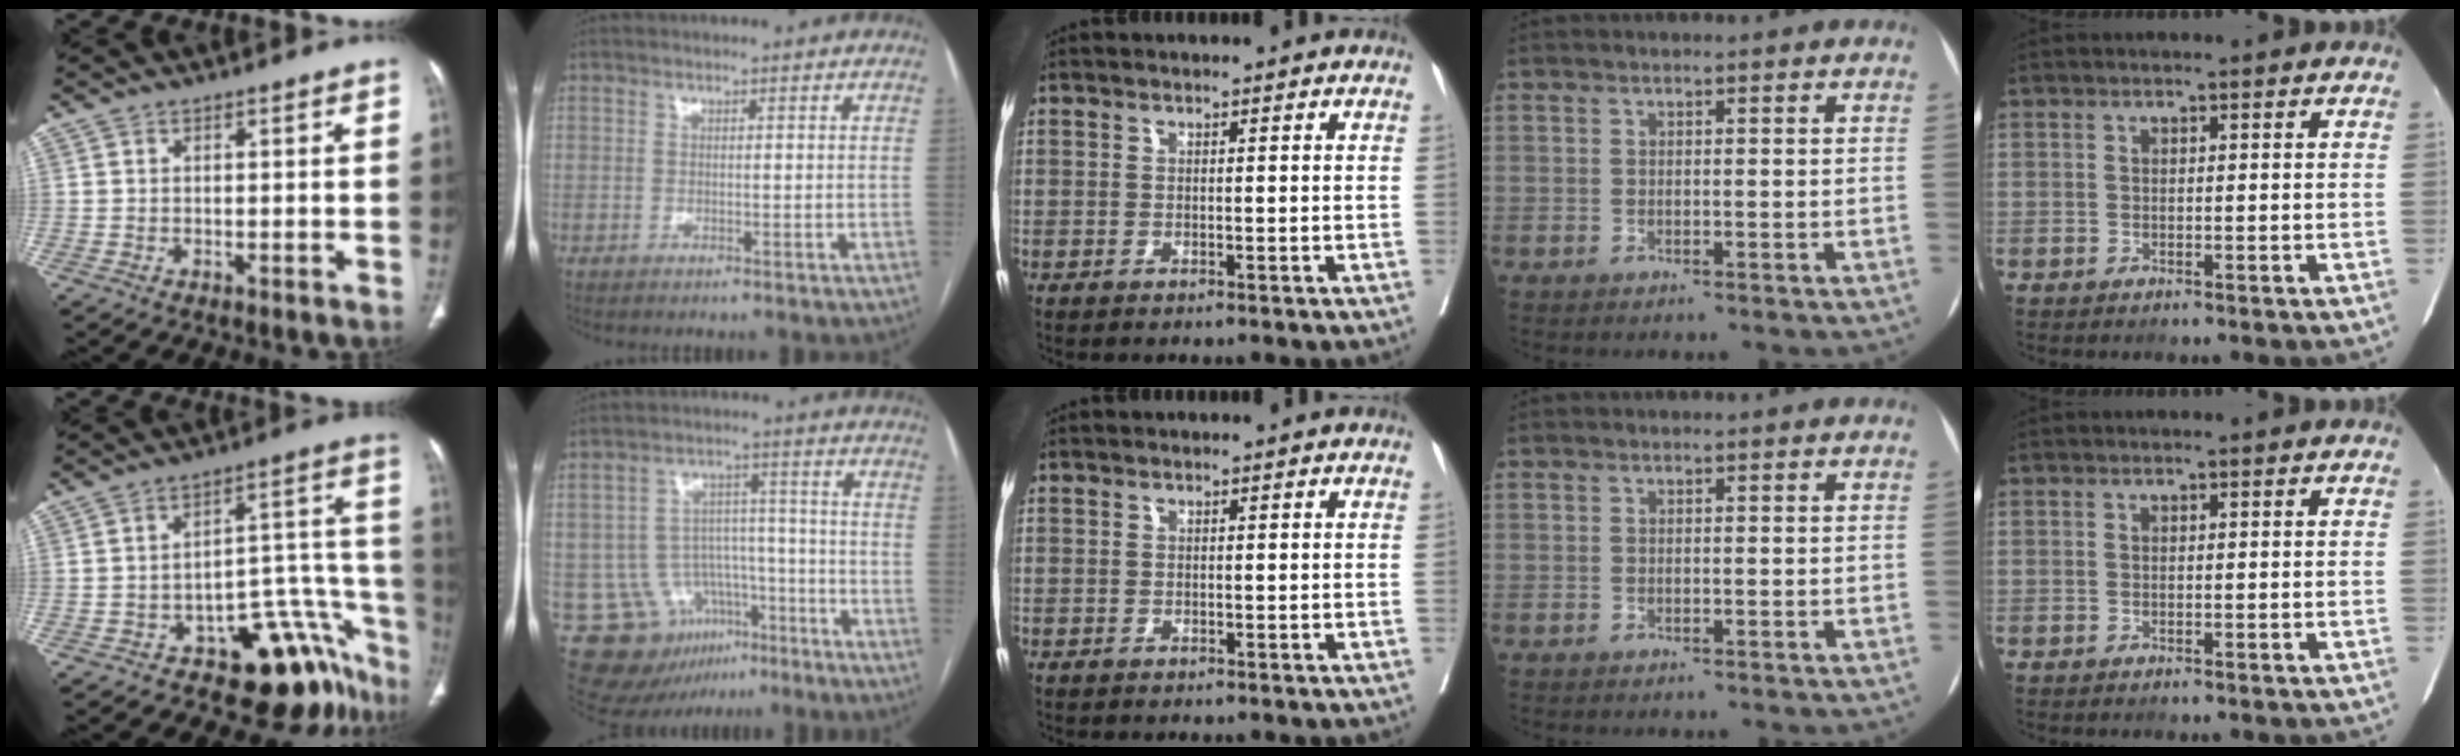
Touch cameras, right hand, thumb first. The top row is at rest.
{"thumb": {"total": 17.5, "force": [-11.7, 8.3, 10.1], "torque": [-0.013, 0.124, -0.150]}, "index": {"total": 12.9, "force": [-6.6, 10.1, 4.4], "torque": [-0.071, 0.054, -0.088]}}